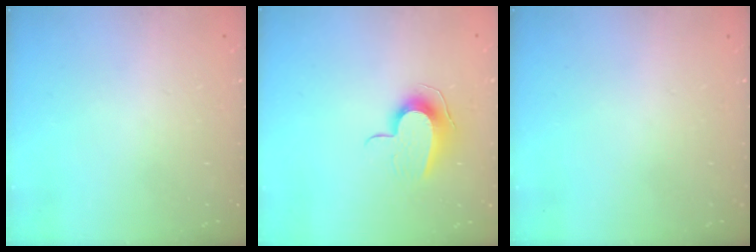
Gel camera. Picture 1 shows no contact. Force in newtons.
{"total": 9.2, "press": 9.2, "slide": 0.5}
{"total": 0.0}